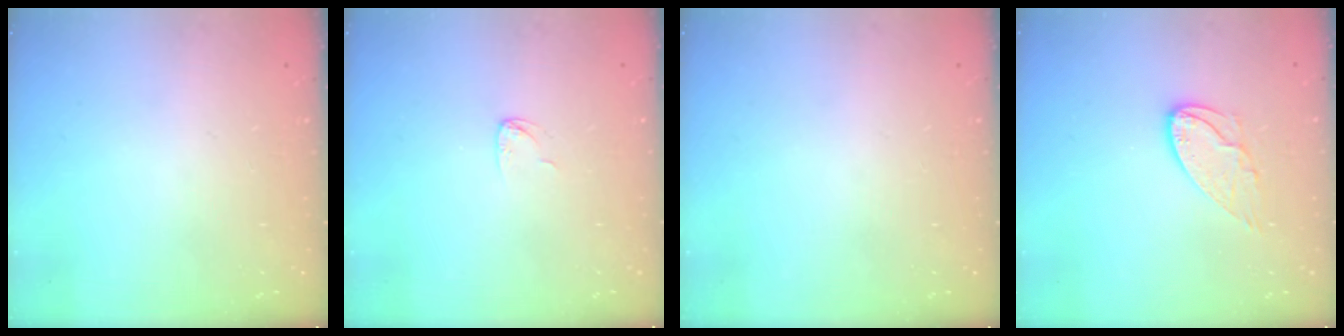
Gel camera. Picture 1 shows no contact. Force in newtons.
{"total": 3.5, "press": 3.5, "slide": 0.2}
{"total": 0.0}
{"total": 8.5, "press": 8.5, "slide": 0.5}